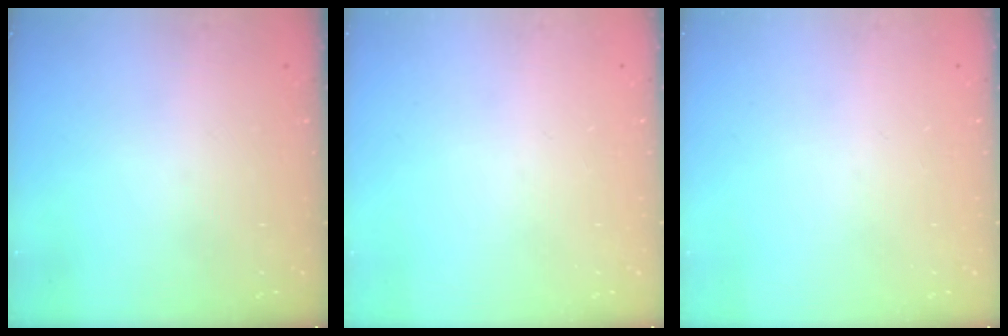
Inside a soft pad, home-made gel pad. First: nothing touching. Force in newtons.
{"total": 0.0}
{"total": 0.0}